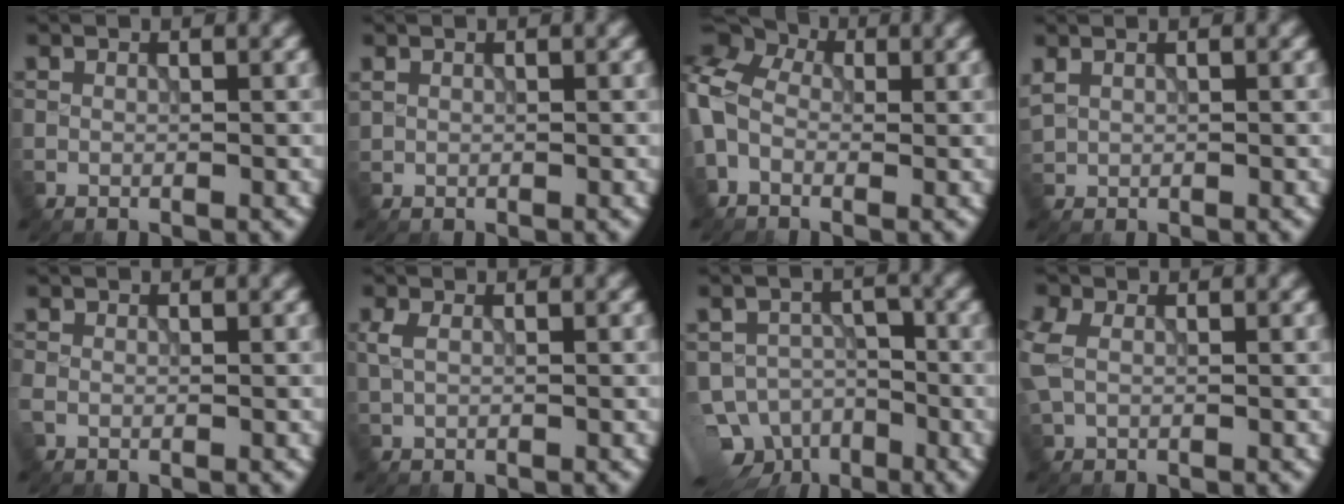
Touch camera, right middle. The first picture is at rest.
{"total": 0.7, "force": [0.4, 0.5, 0.2], "torque": [-0.007, -0.003, 0.012]}
{"total": 11.3, "force": [-0.7, 8.7, 7.3], "torque": [-0.164, 0.028, -0.050]}
{"total": 1.5, "force": [0.8, 1.0, 0.8], "torque": [-0.024, 0.000, 0.024]}
{"total": 1.3, "force": [-0.4, 1.0, 0.7], "torque": [-0.020, -0.006, -0.008]}
{"total": 1.8, "force": [0.2, 1.1, 1.4], "torque": [-0.035, 0.000, 0.009]}
{"total": 9.1, "force": [-6.3, 5.7, 3.2], "torque": [-0.043, -0.004, -0.090]}
{"total": 3.8, "force": [0.1, 2.8, 2.7], "torque": [-0.069, -0.002, 0.003]}